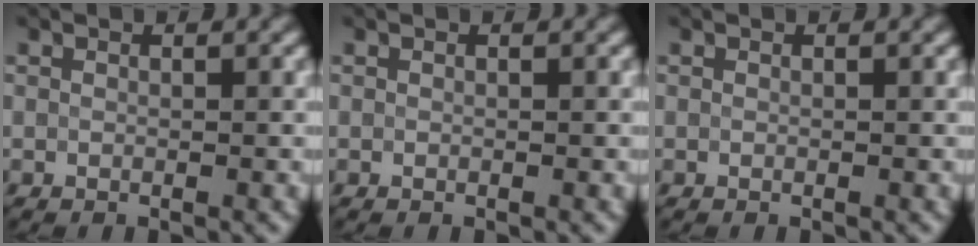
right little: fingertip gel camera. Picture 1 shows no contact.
{"total": 0.0}
{"total": 0.0}